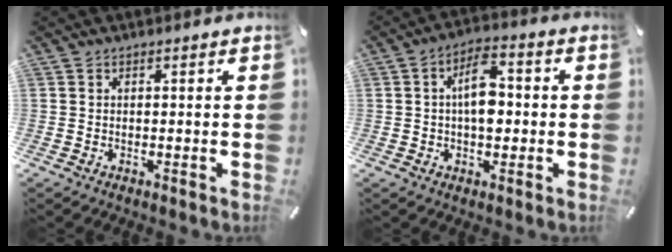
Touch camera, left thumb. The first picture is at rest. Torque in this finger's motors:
{"motor_torque": [0.19, 0.21, 0.21, -0.20, 0.05]}